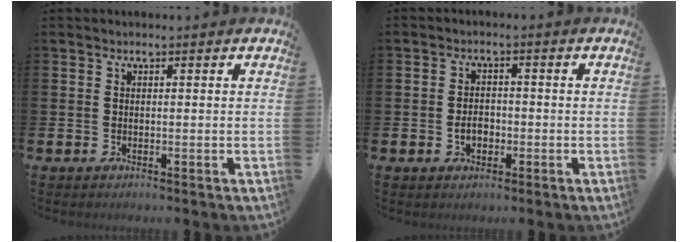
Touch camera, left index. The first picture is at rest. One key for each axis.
{"total": 2.5, "fx": -0.7, "fy": 1.8, "fz": 1.6, "tx": -0.019, "ty": 0.000, "tz": -0.018}